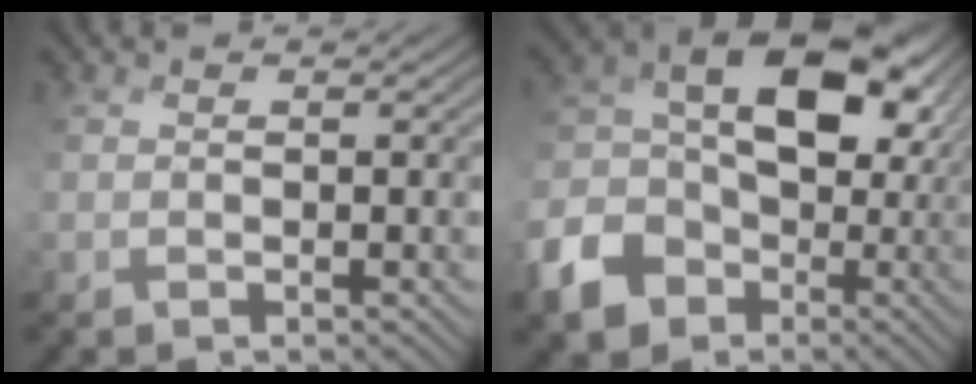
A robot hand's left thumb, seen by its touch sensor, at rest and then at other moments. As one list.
[{"total": 14.8, "force": [-3.6, 11.0, 9.3], "torque": [-0.196, -0.015, -0.070]}]